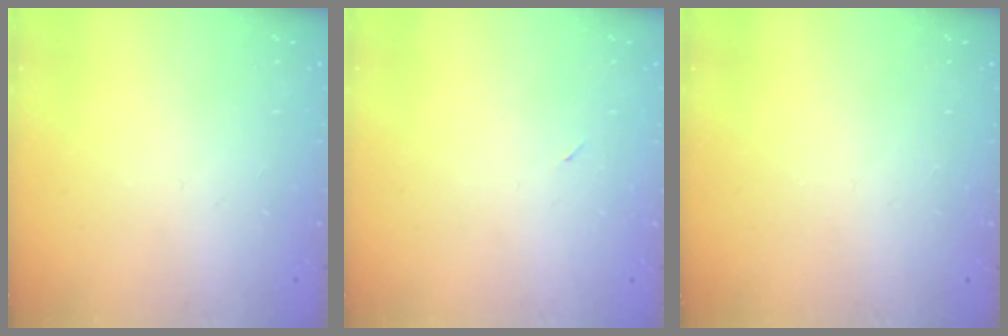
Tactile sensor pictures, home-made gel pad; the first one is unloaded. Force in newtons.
{"total": 2.3, "press": 1.9, "slide": 1.2}
{"total": 0.0}